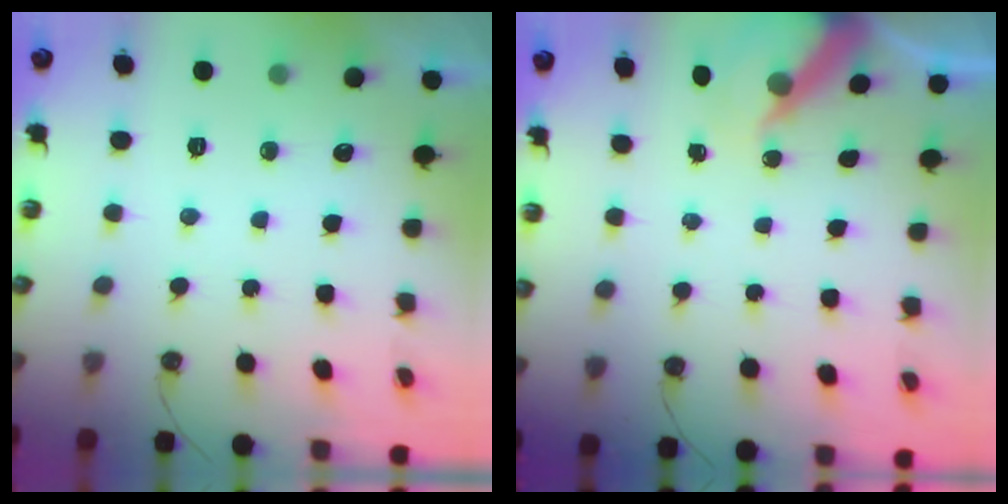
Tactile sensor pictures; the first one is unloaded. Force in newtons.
{"total": 6.8, "press": 6.7, "slide": 0.6}